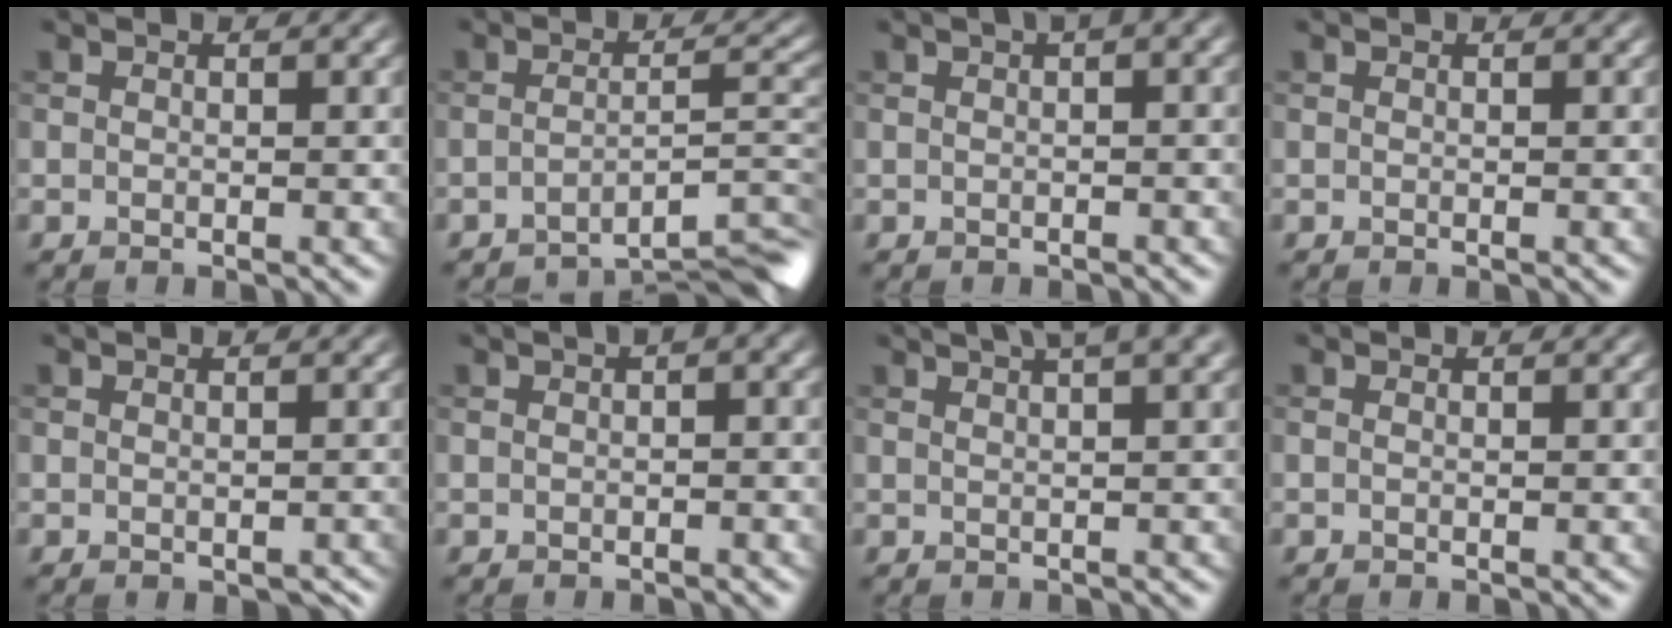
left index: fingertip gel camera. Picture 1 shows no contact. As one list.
[{"total": 6.1, "force": [-4.5, 1.0, 4.0], "torque": [-0.047, 0.003, -0.070]}, {"total": 2.7, "force": [1.0, 0.6, 2.4], "torque": [-0.028, 0.011, 0.007]}, {"total": 0.0}, {"total": 0.8, "force": [-0.4, 0.4, 0.6], "torque": [-0.010, -0.005, -0.002]}, {"total": 2.2, "force": [0.5, 0.5, 2.1], "torque": [-0.024, 0.008, 0.003]}, {"total": 5.5, "force": [3.6, 1.2, 4.0], "torque": [-0.037, 0.018, 0.037]}, {"total": 0.0}]